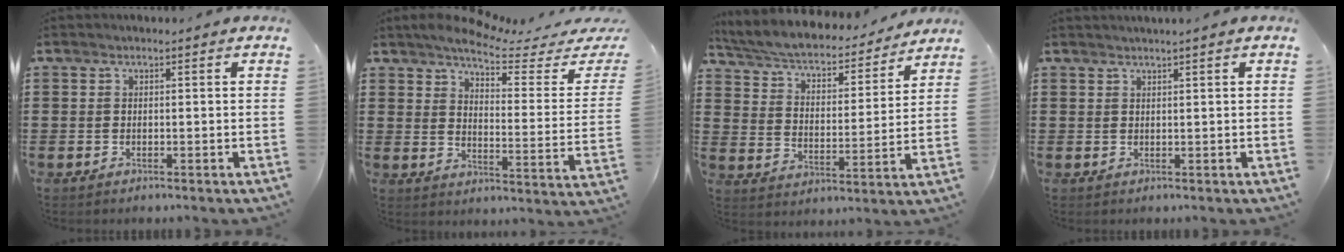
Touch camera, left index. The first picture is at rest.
{"total": 5.1, "force": [4.4, 0.5, 2.6], "torque": [-0.067, -0.030, 0.068]}
{"total": 5.2, "force": [4.7, 0.8, 2.0], "torque": [-0.062, -0.034, 0.074]}
{"total": 0.8, "force": [0.8, -0.3, 0.2], "torque": [-0.002, -0.002, 0.015]}